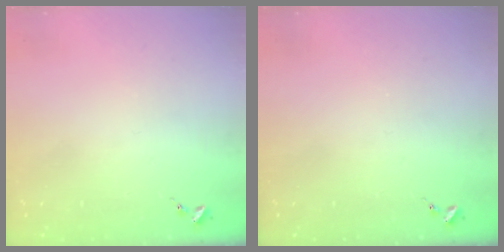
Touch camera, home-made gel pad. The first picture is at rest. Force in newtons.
{"total": 0.0}